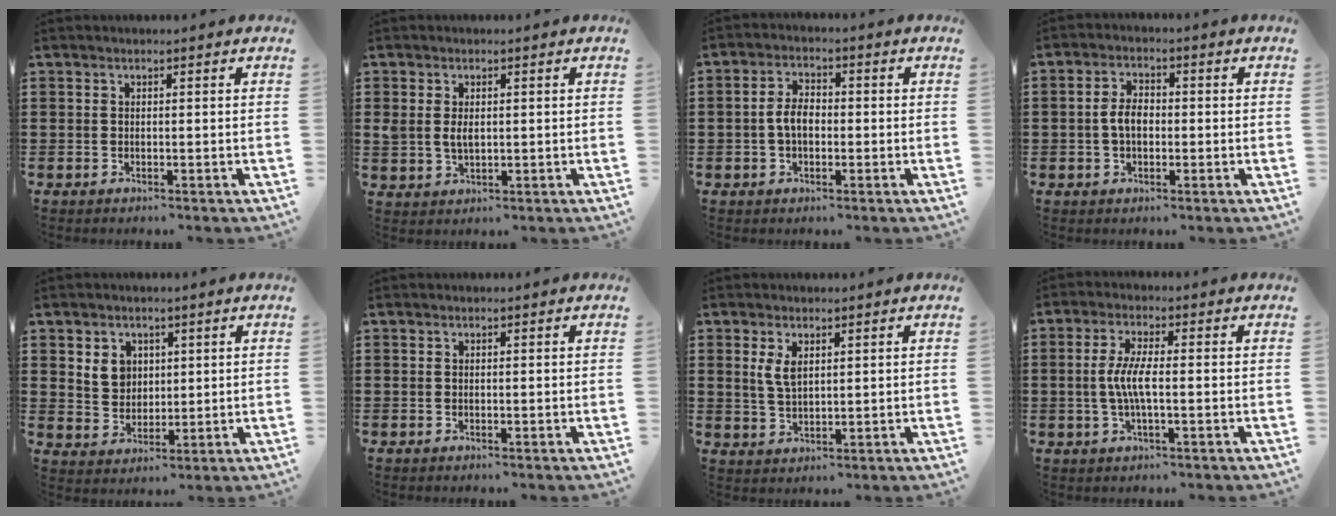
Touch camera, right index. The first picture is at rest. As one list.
[{"total": 2.8, "force": [0.5, 1.8, 2.2], "torque": [-0.046, 0.008, 0.009]}, {"total": 3.9, "force": [-0.6, 2.3, 3.1], "torque": [-0.073, 0.001, -0.017]}, {"total": 3.7, "force": [-0.5, 2.2, 3.0], "torque": [-0.064, 0.004, -0.013]}, {"total": 4.3, "force": [1.8, 3.7, 1.2], "torque": [-0.033, 0.009, 0.031]}, {"total": 0.0}, {"total": 3.3, "force": [1.4, 1.5, 2.6], "torque": [-0.057, 0.005, 0.024]}, {"total": 4.8, "force": [-0.7, 0.9, 4.7], "torque": [-0.104, -0.006, -0.022]}]